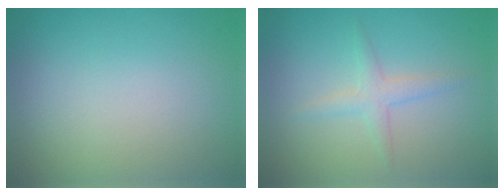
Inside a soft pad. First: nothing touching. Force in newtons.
{"total": 1.8, "press": 1.8, "slide": 0.1}